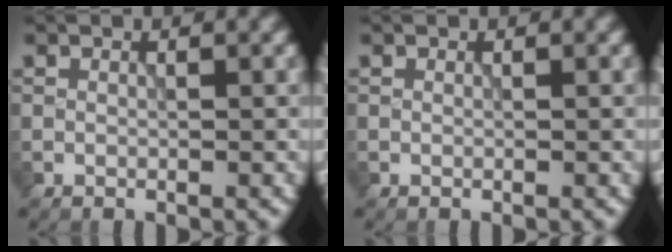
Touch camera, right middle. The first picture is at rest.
{"total": 0.0}